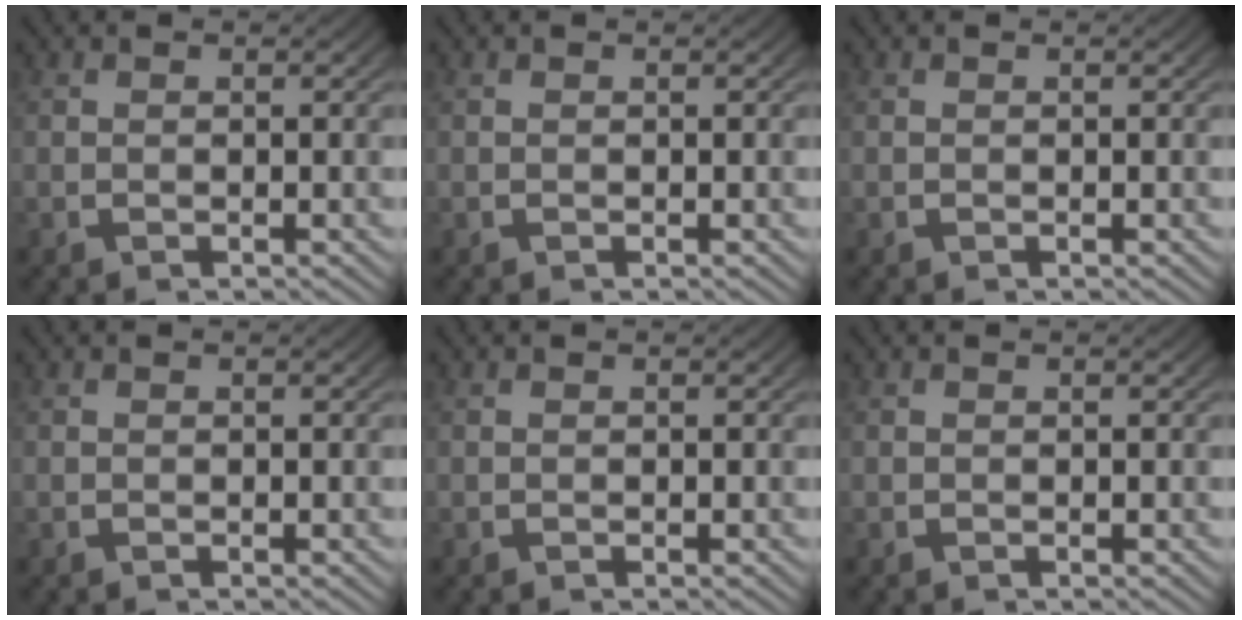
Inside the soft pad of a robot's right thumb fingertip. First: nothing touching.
{"total": 0.0}
{"total": 0.0}
{"total": 0.0}
{"total": 0.0}
{"total": 0.0}